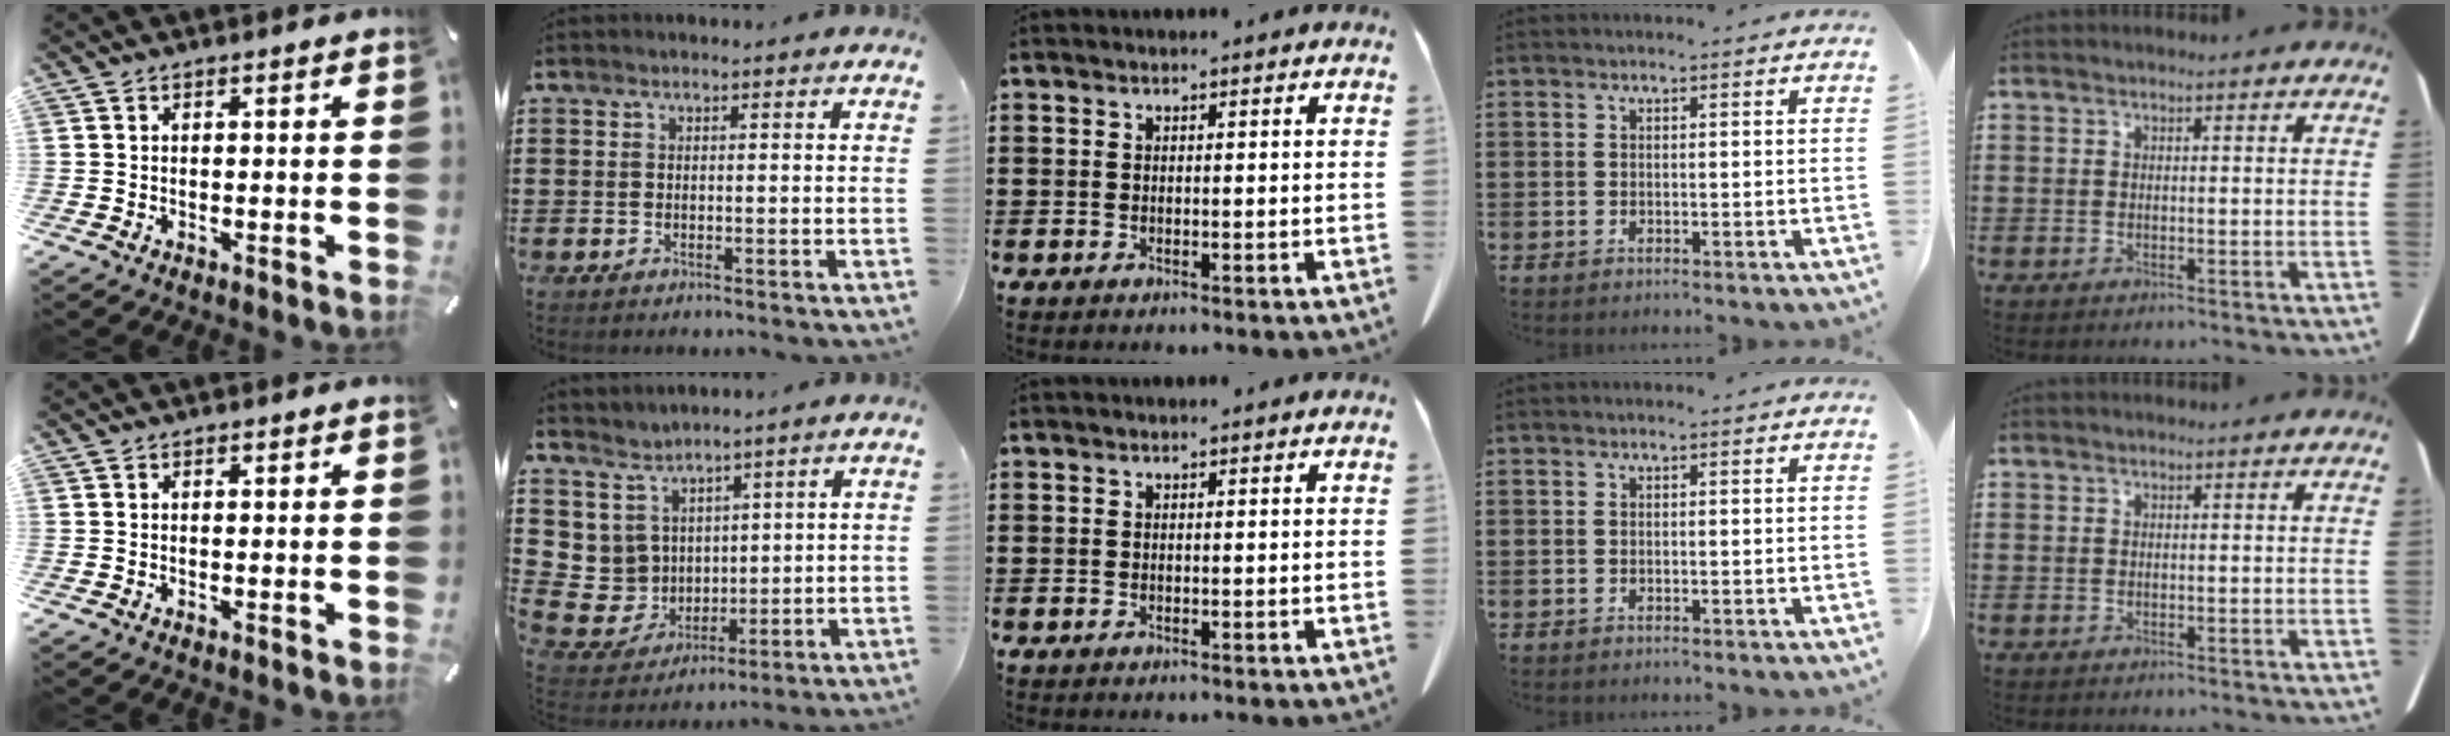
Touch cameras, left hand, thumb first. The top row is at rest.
{"index": {"total": 6.8, "force": [2.7, 6.2, 0.3], "torque": [-0.059, -0.025, 0.057]}}